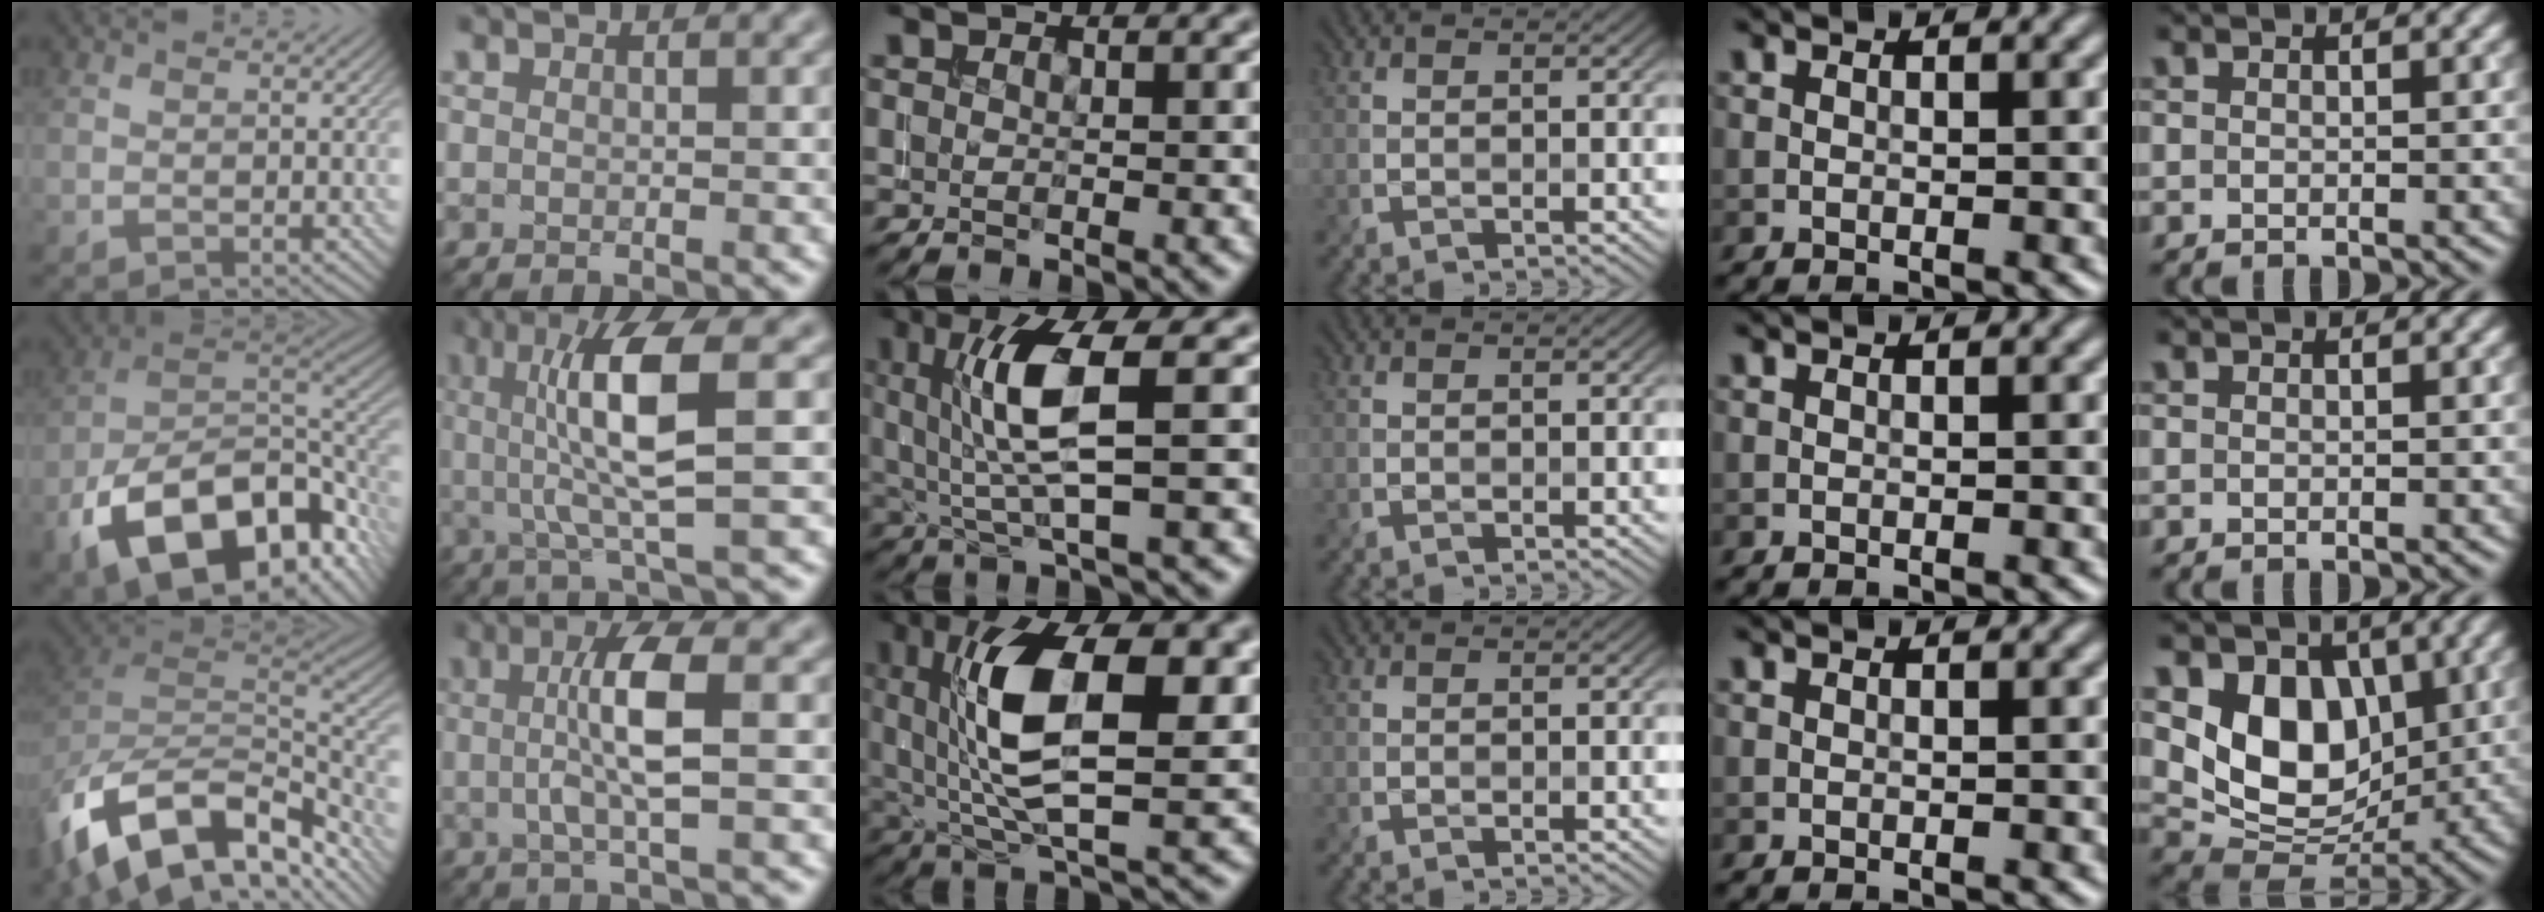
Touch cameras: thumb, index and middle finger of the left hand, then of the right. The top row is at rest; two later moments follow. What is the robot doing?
{"motion": "insert", "object": "drawer"}